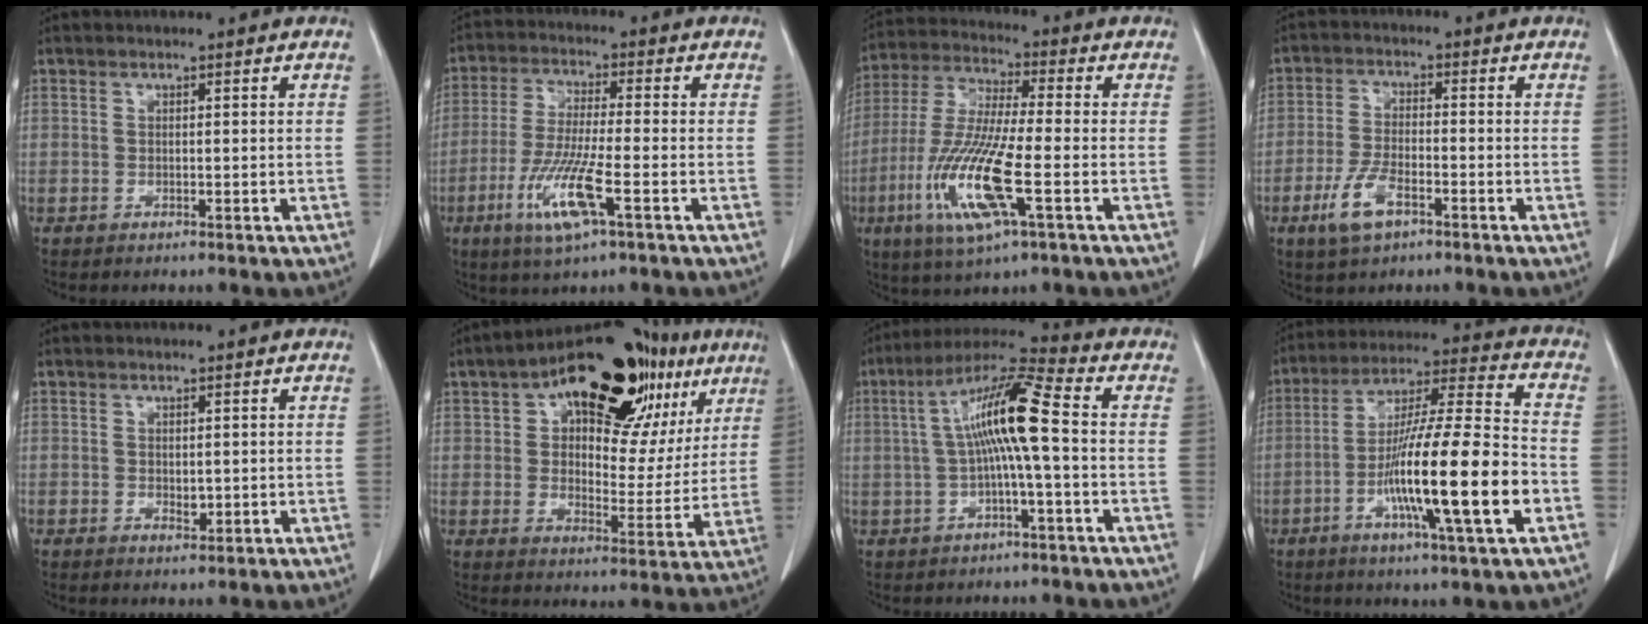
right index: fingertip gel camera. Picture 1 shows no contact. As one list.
[{"total": 10.2, "force": [-4.2, 0.7, 9.2], "torque": [-0.191, -0.020, -0.081]}, {"total": 14.6, "force": [-4.7, 1.5, 13.8], "torque": [-0.294, -0.022, -0.091]}, {"total": 6.6, "force": [-3.4, 2.6, 4.9], "torque": [-0.109, -0.004, -0.064]}, {"total": 1.3, "force": [0.0, 0.8, 1.0], "torque": [-0.015, -0.004, 0.003]}, {"total": 24.9, "force": [12.5, 11.6, 18.1], "torque": [-0.266, 0.057, 0.184]}, {"total": 10.8, "force": [0.2, 0.3, 10.8], "torque": [-0.200, 0.029, -0.002]}, {"total": 18.9, "force": [-5.6, 0.5, 18.1], "torque": [-0.315, -0.010, -0.099]}]